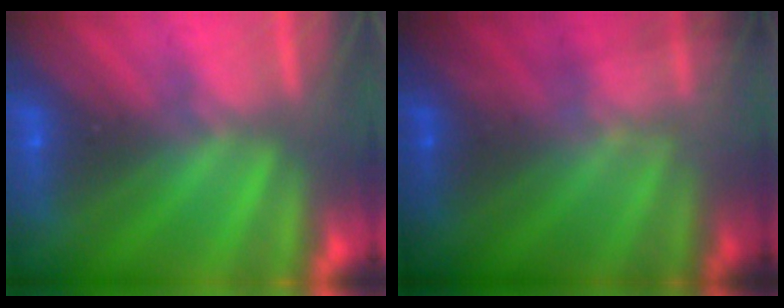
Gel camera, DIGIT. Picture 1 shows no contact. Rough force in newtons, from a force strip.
{"total": 1.3}